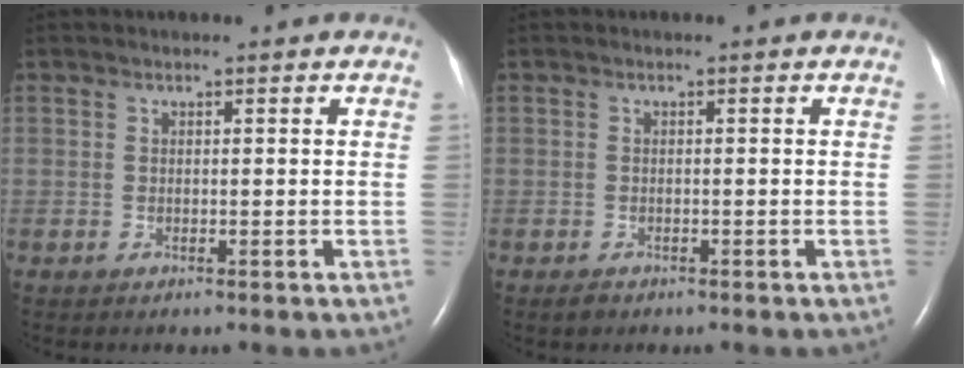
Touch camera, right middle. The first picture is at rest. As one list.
[{"total": 1.0, "force": [-0.7, 0.5, 0.4], "torque": [-0.010, -0.001, -0.011]}]